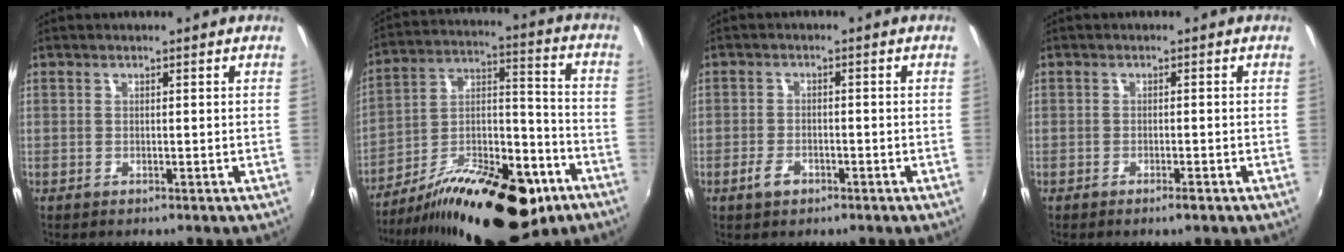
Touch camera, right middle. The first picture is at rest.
{"total": 25.0, "force": [-14.4, 10.3, 17.7], "torque": [-0.285, -0.003, -0.218]}
{"total": 3.2, "force": [-2.0, 1.6, 1.9], "torque": [-0.045, -0.002, -0.038]}
{"total": 1.8, "force": [-1.3, 0.3, 1.2], "torque": [-0.027, -0.001, -0.025]}